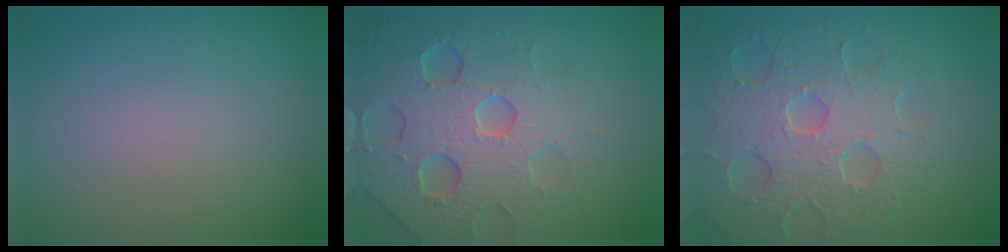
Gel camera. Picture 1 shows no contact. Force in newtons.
{"total": 7.3, "press": 7.2, "slide": 1.6}
{"total": 7.5, "press": 5.8, "slide": 4.8}